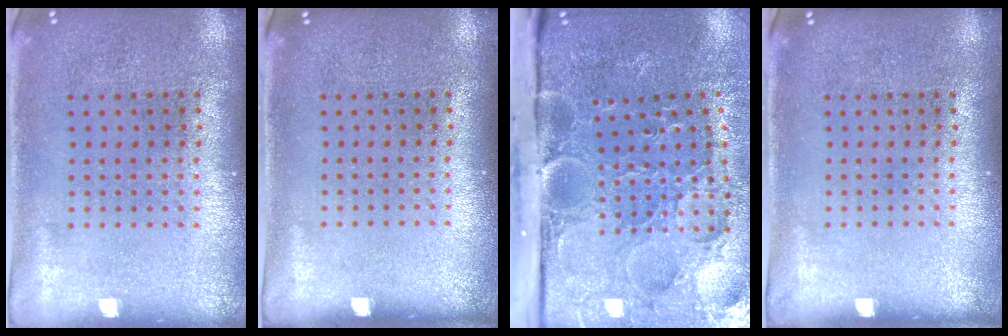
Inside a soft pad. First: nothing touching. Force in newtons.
{"total": 0.0}
{"total": 5.3, "press": 4.1, "slide": 3.4}
{"total": 0.0}